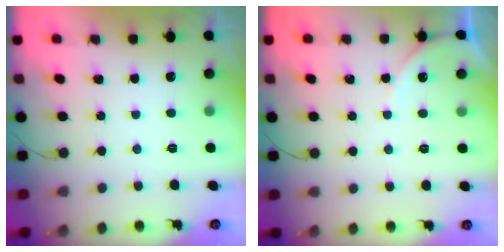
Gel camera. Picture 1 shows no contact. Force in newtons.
{"total": 5.5, "press": 5.4, "slide": 0.7}